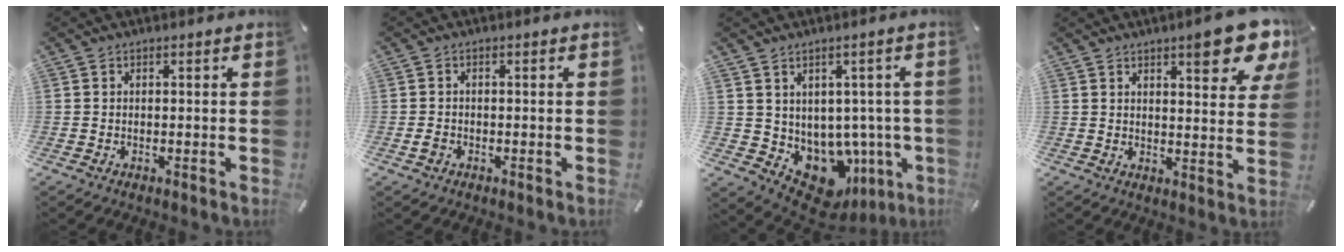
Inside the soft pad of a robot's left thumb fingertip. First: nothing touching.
{"total": 1.4, "force": [-0.6, 1.0, 0.8], "torque": [-0.013, 0.003, -0.011]}
{"total": 7.3, "force": [-2.0, 6.2, 3.2], "torque": [-0.044, -0.029, -0.017]}
{"total": 11.8, "force": [7.2, 3.5, 8.7], "torque": [-0.105, -0.044, 0.116]}